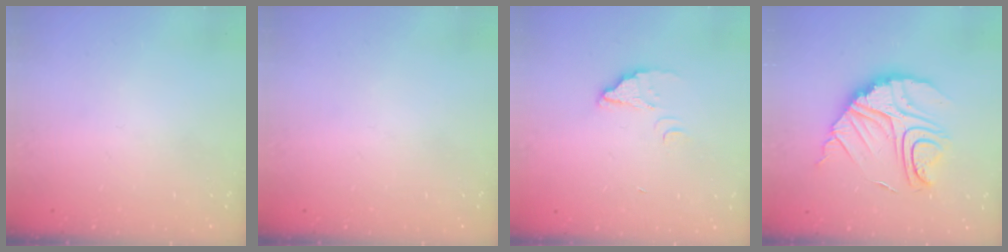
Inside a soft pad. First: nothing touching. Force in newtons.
{"total": 0.0}
{"total": 2.9, "press": 2.9, "slide": 0.2}
{"total": 14.7, "press": 14.7, "slide": 1.1}